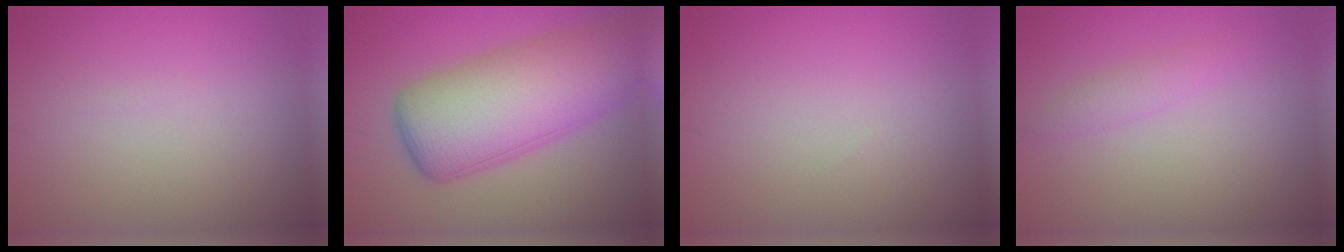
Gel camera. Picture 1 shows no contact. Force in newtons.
{"total": 11.3, "press": 11.2, "slide": 0.4}
{"total": 0.0}
{"total": 1.5, "press": 1.5, "slide": 0.0}